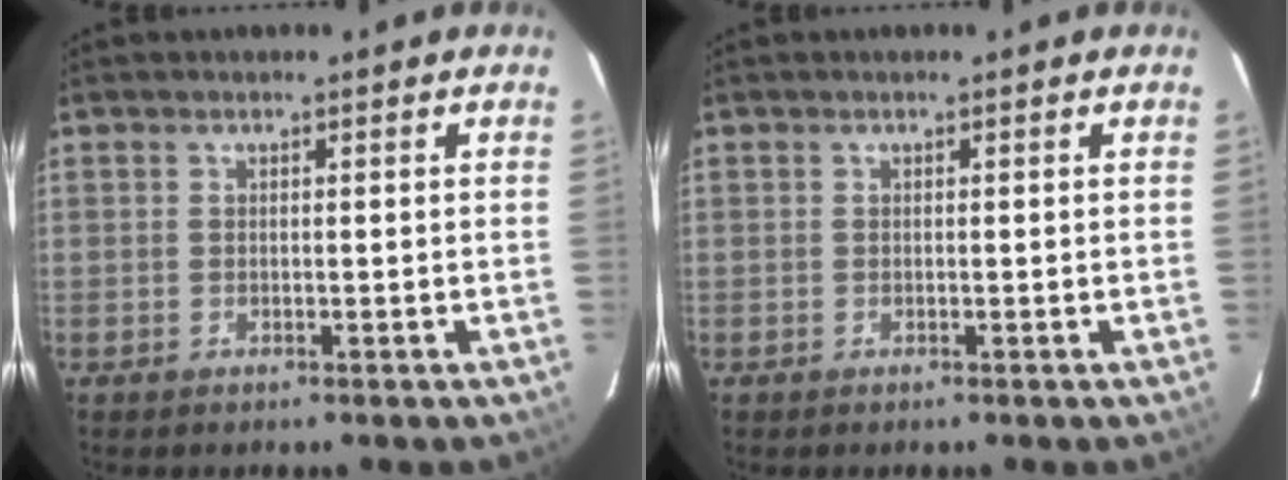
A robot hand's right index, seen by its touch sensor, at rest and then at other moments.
{"total": 0.0}